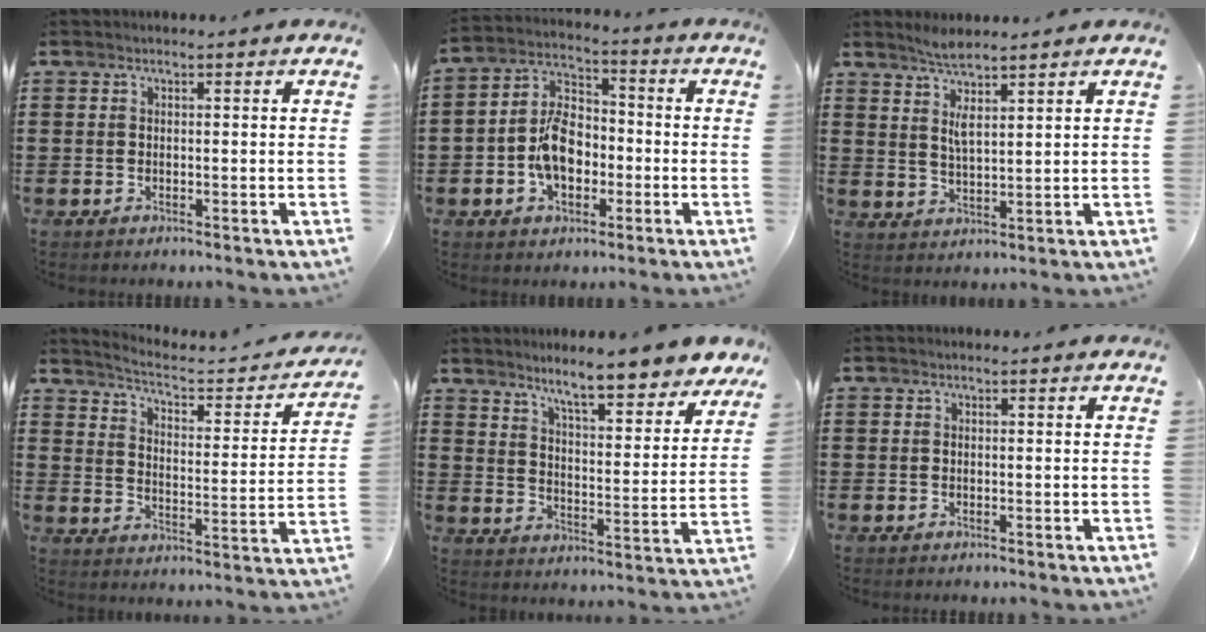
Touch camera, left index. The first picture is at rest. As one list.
[{"total": 8.8, "force": [-2.3, 5.8, 6.2], "torque": [-0.147, 0.012, -0.048]}, {"total": 4.4, "force": [3.1, 0.9, 3.0], "torque": [-0.066, 0.002, 0.055]}, {"total": 3.6, "force": [3.2, 0.3, 1.6], "torque": [-0.053, -0.029, 0.043]}, {"total": 7.7, "force": [7.0, -0.3, 3.2], "torque": [-0.081, -0.048, 0.117]}, {"total": 0.0}]